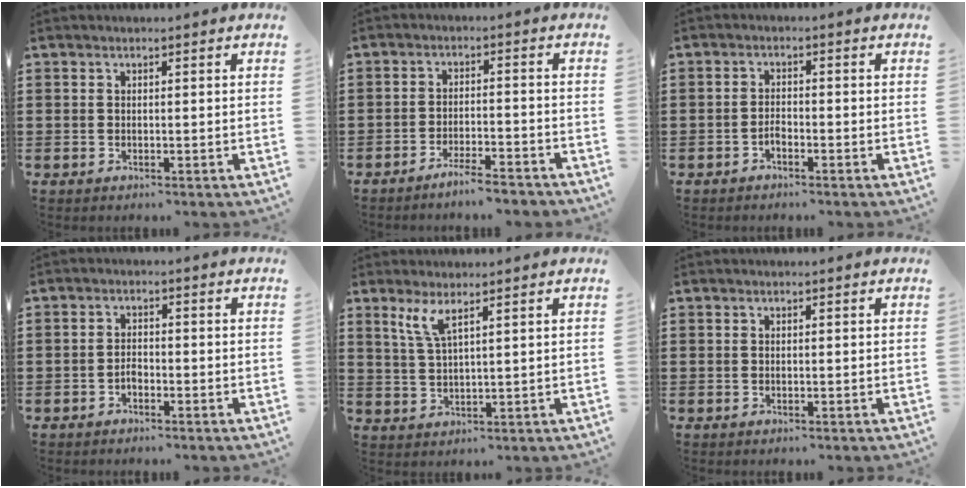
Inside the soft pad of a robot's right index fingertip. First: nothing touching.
{"total": 3.9, "force": [-3.6, 0.0, 1.4], "torque": [-0.024, 0.002, -0.070]}
{"total": 1.5, "force": [-1.0, 0.5, 1.0], "torque": [-0.022, -0.003, -0.019]}
{"total": 1.5, "force": [-0.9, 0.8, 0.9], "torque": [-0.021, -0.003, -0.017]}
{"total": 3.7, "force": [2.4, 0.5, 2.7], "torque": [-0.060, 0.002, 0.043]}
{"total": 0.0}